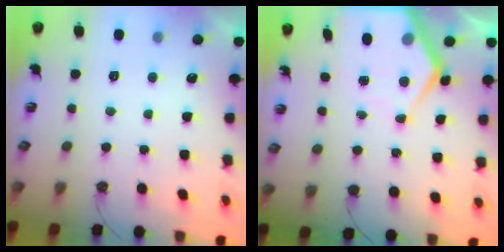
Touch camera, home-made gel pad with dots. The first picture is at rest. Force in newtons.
{"total": 10.1, "press": 10.0, "slide": 1.0}